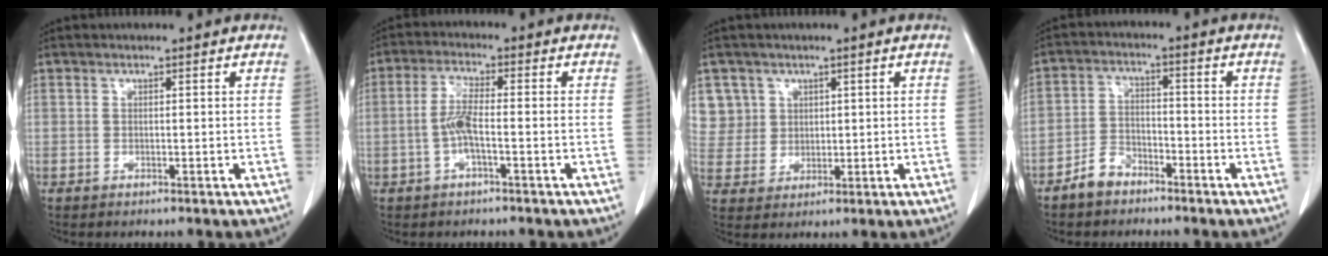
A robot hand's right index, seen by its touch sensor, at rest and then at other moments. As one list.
[{"total": 4.5, "force": [-1.0, 0.5, 4.3], "torque": [-0.091, 0.007, -0.020]}, {"total": 6.4, "force": [3.1, 5.6, -0.3], "torque": [0.016, 0.012, 0.071]}, {"total": 4.7, "force": [-3.5, 2.8, 1.4], "torque": [-0.027, 0.011, -0.066]}]